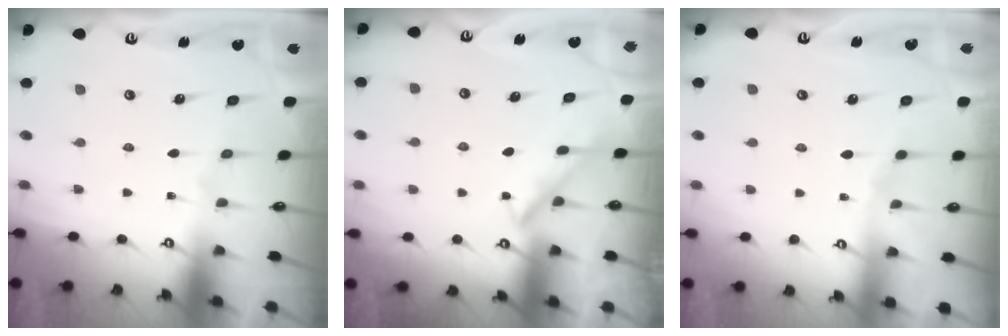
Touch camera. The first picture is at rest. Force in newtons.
{"total": 3.8, "press": 3.8, "slide": 0.5}
{"total": 2.4, "press": 2.3, "slide": 0.5}